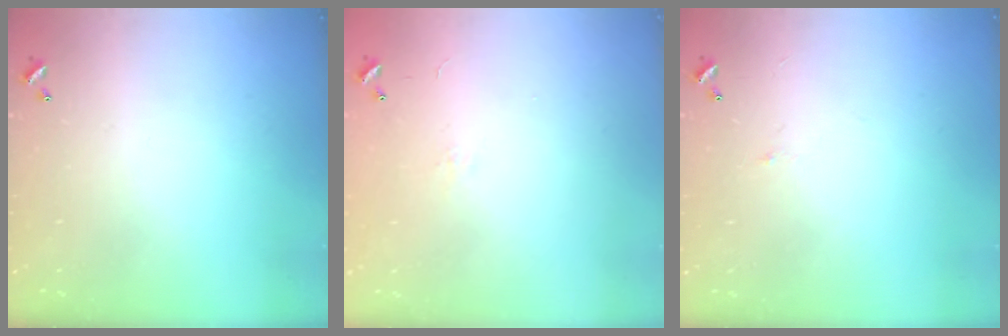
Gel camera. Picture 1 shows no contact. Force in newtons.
{"total": 5.6, "press": 5.6, "slide": 0.8}
{"total": 0.8, "press": 0.6, "slide": 0.6}